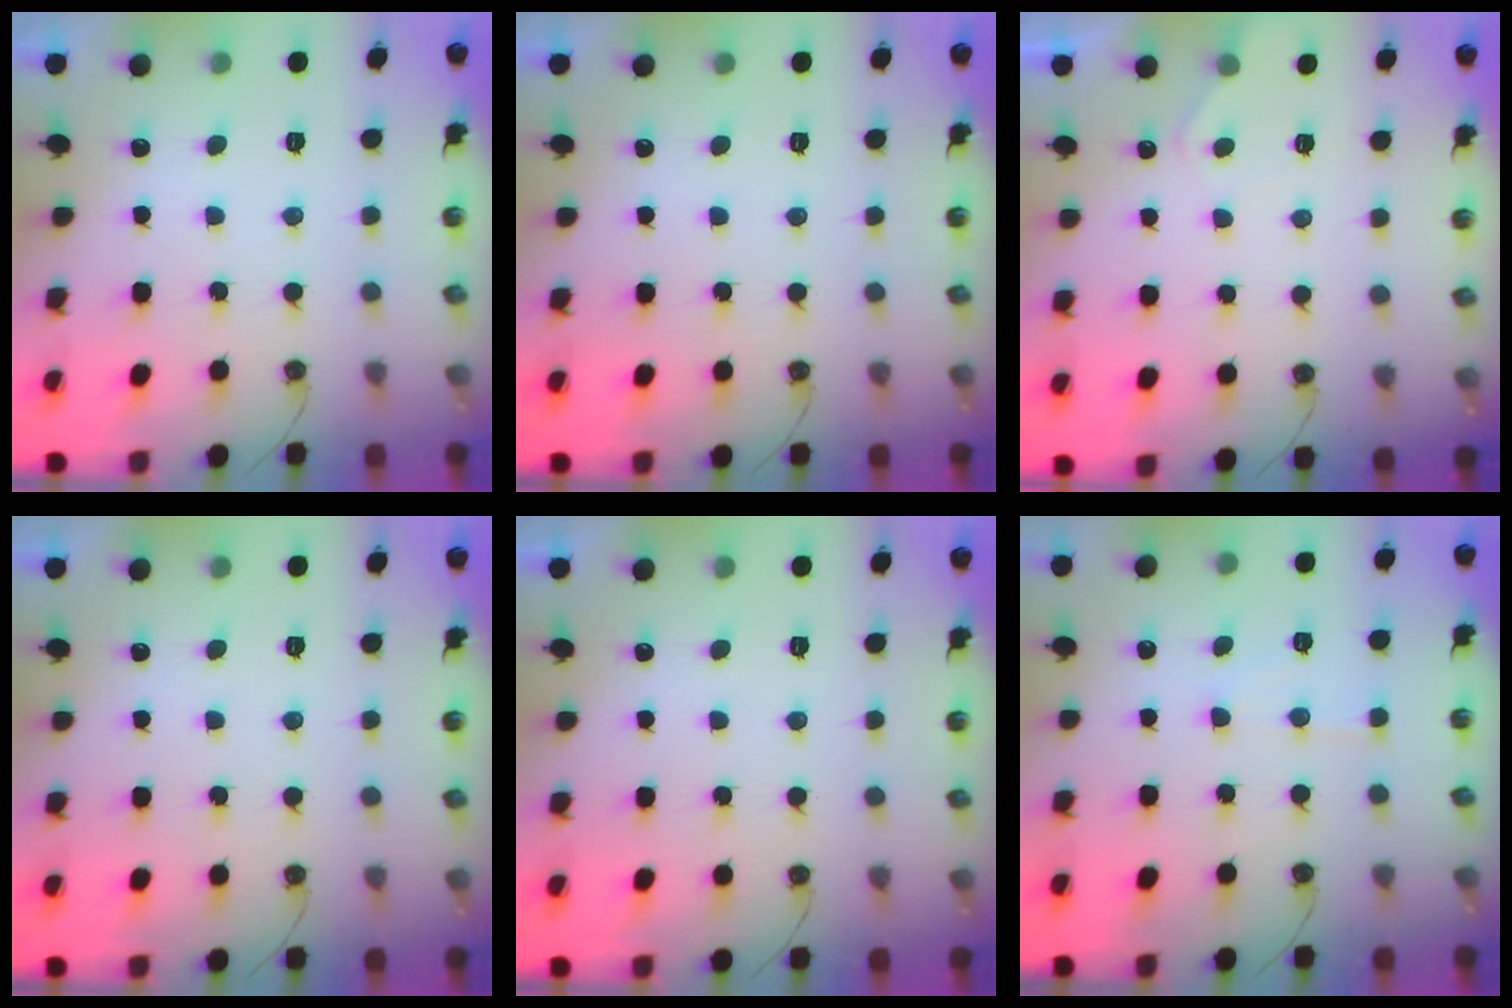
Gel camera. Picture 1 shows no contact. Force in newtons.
{"total": 0.0}
{"total": 4.3, "press": 4.3, "slide": 0.5}
{"total": 0.0}
{"total": 0.0}
{"total": 6.3, "press": 6.3, "slide": 0.2}